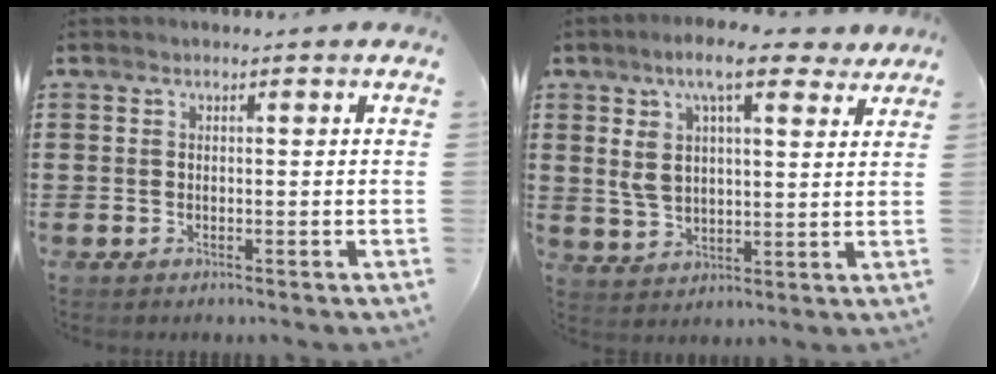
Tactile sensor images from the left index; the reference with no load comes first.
{"total": 11.2, "force": [6.8, 3.7, 8.1], "torque": [-0.162, -0.006, 0.120]}